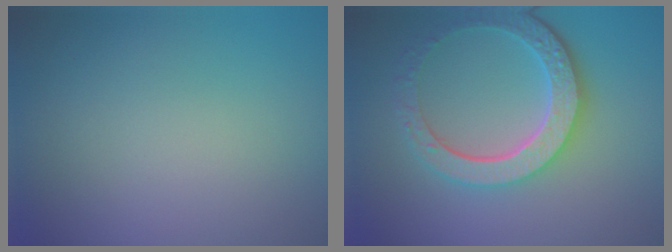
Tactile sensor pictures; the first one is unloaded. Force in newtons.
{"total": 6.0, "press": 4.4, "slide": 4.0}